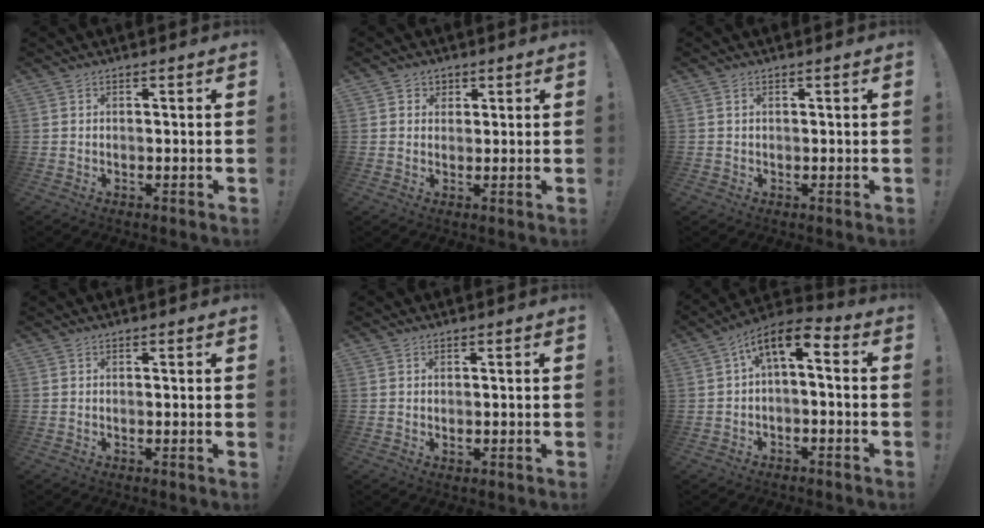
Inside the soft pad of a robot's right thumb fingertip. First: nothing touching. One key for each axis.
{"total": 2.9, "fx": 1.3, "fy": 2.6, "fz": 0.4, "tx": 0.006, "ty": -0.008, "tz": 0.021}
{"total": 0.7, "fx": 0.1, "fy": 0.6, "fz": 0.2, "tx": -0.011, "ty": 0.006, "tz": 0.003}
{"total": 0.0}
{"total": 0.5, "fx": 0.0, "fy": 0.5, "fz": 0.3, "tx": 0.002, "ty": -0.001, "tz": -0.002}
{"total": 7.0, "fx": 1.0, "fy": 2.9, "fz": 6.3, "tx": -0.100, "ty": -0.001, "tz": 0.018}